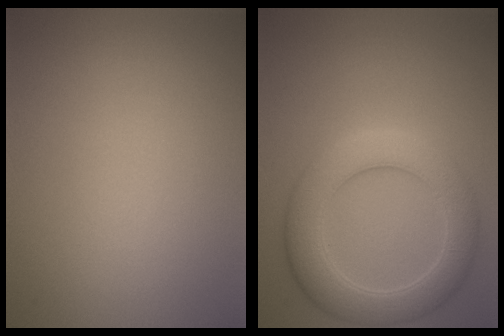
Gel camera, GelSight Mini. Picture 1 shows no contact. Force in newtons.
{"total": 5.7, "press": 5.6, "slide": 0.5}